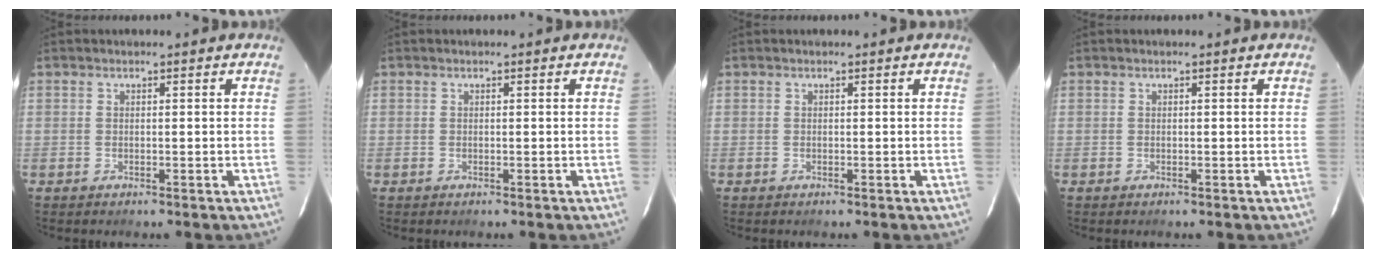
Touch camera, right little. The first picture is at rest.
{"total": 0.0}
{"total": 0.0}
{"total": 0.0}